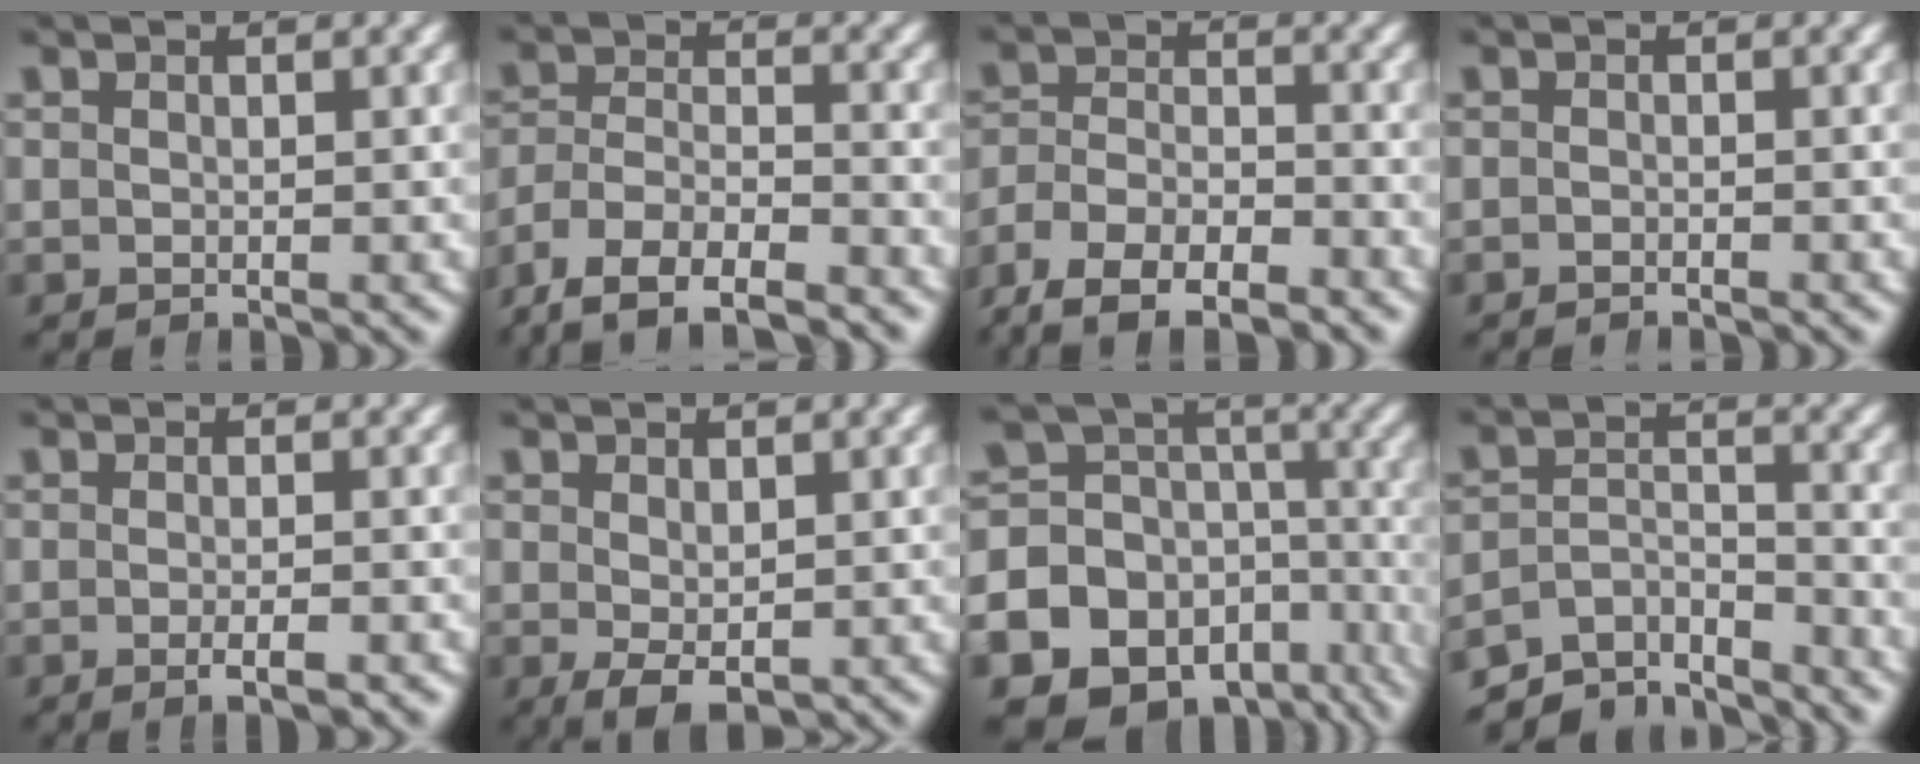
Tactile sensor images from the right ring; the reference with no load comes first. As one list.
[{"total": 9.8, "force": [-5.8, 6.5, 4.4], "torque": [-0.113, -0.049, -0.082]}, {"total": 8.8, "force": [-5.4, 5.6, 4.1], "torque": [-0.090, -0.035, -0.079]}, {"total": 1.0, "force": [-1.0, -0.2, 0.0], "torque": [-0.003, -0.005, -0.015]}, {"total": 2.3, "force": [-1.5, 0.3, 1.6], "torque": [-0.033, -0.004, -0.025]}, {"total": 3.2, "force": [-1.6, 1.2, 2.4], "torque": [-0.040, -0.026, -0.006]}, {"total": 21.2, "force": [-8.8, 17.0, 9.1], "torque": [-0.207, -0.093, -0.127]}, {"total": 7.9, "force": [-6.3, 3.8, 2.9], "torque": [-0.053, -0.031, -0.100]}]